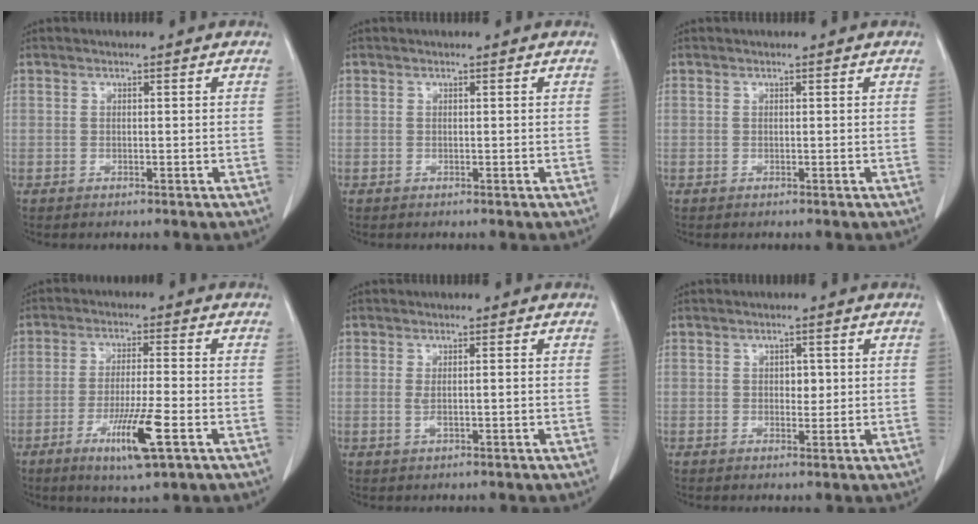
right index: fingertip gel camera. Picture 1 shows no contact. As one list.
[{"total": 0.0}, {"total": 0.0}, {"total": 8.9, "force": [-4.0, 0.3, 7.9], "torque": [-0.141, -0.020, -0.068]}, {"total": 2.1, "force": [-0.3, 0.4, 2.1], "torque": [-0.041, 0.001, 0.000]}, {"total": 1.9, "force": [0.2, 1.2, 1.4], "torque": [-0.017, 0.001, 0.004]}]